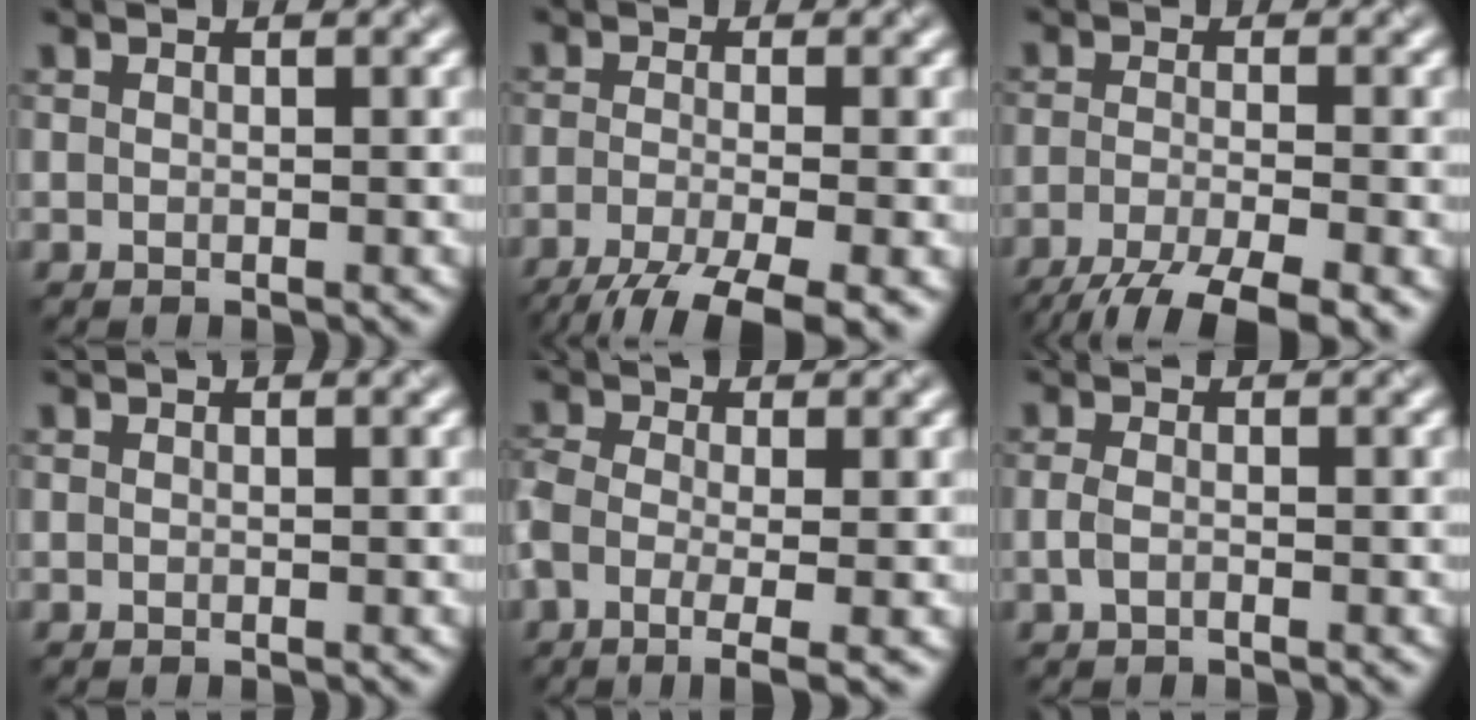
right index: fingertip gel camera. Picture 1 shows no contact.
{"total": 8.1, "force": [-5.3, 2.1, 5.9], "torque": [-0.094, -0.020, -0.096]}
{"total": 8.0, "force": [-5.4, 1.9, 5.5], "torque": [-0.087, -0.014, -0.100]}
{"total": 0.0}
{"total": 4.6, "force": [-1.6, 1.8, 3.9], "torque": [-0.085, -0.005, -0.038]}
{"total": 1.2, "force": [-0.5, 0.6, 1.0], "torque": [-0.026, -0.001, -0.014]}